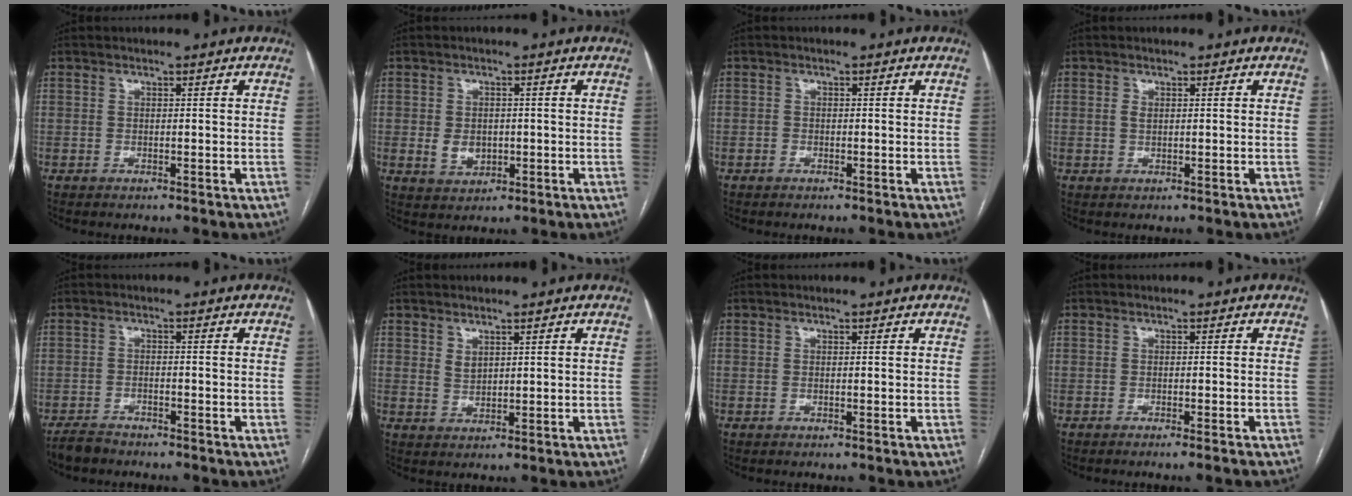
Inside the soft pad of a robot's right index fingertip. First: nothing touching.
{"total": 3.8, "force": [-0.4, 2.9, 2.4], "torque": [-0.040, 0.001, 0.005]}
{"total": 0.6, "force": [-0.4, 0.4, 0.1], "torque": [-0.001, 0.003, -0.011]}
{"total": 1.0, "force": [0.2, 0.6, 0.8], "torque": [-0.014, 0.001, 0.003]}
{"total": 3.6, "force": [-3.3, 1.0, 1.1], "torque": [-0.022, -0.007, -0.059]}
{"total": 1.7, "force": [1.1, 0.9, 1.0], "torque": [-0.018, -0.003, 0.029]}
{"total": 0.0}
{"total": 2.7, "force": [-2.3, -0.5, 1.4], "torque": [-0.012, 0.001, -0.030]}